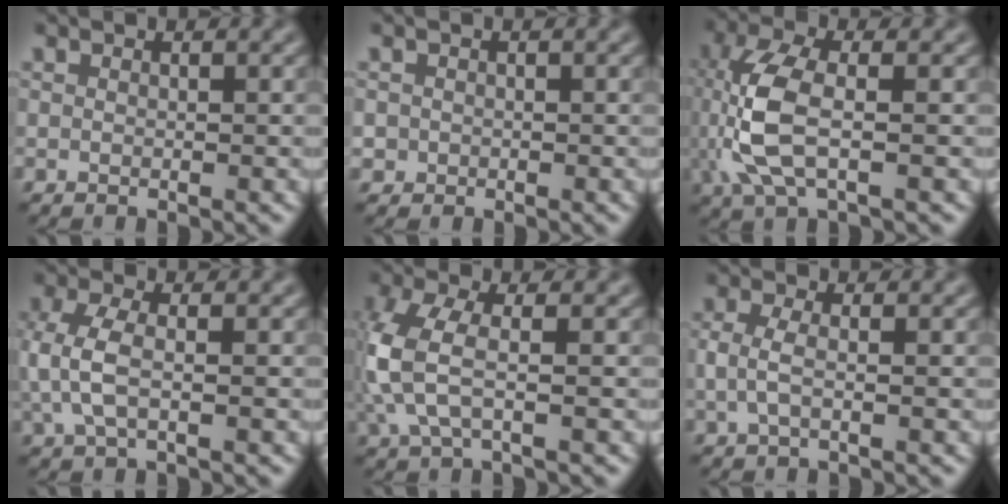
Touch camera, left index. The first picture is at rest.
{"total": 0.9, "force": [-0.2, 0.9, -0.1], "torque": [0.012, -0.002, -0.005]}
{"total": 6.5, "force": [-0.4, 2.8, 5.8], "torque": [-0.146, 0.004, -0.009]}
{"total": 3.5, "force": [-0.1, 1.6, 3.1], "torque": [-0.082, 0.003, -0.005]}
{"total": 5.1, "force": [0.0, 2.2, 4.6], "torque": [-0.128, 0.001, -0.004]}
{"total": 1.8, "force": [-0.2, 0.7, 1.7], "torque": [-0.042, 0.002, -0.008]}